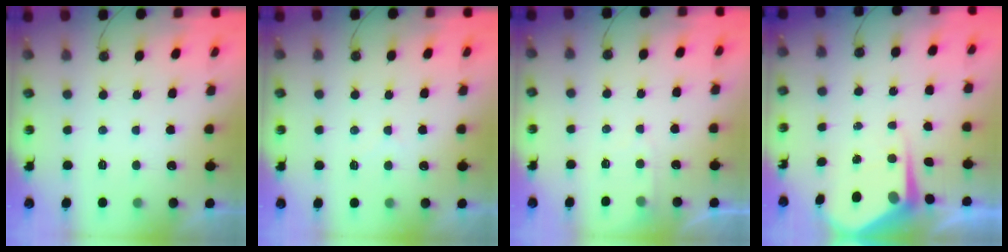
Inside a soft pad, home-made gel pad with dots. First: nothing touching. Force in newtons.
{"total": 5.4, "press": 5.4, "slide": 0.7}
{"total": 3.6, "press": 3.6, "slide": 0.5}
{"total": 6.1, "press": 6.1, "slide": 0.6}